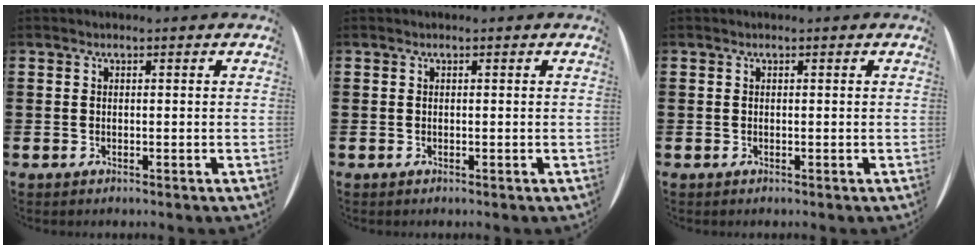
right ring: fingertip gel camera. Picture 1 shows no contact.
{"total": 0.0}
{"total": 0.0}